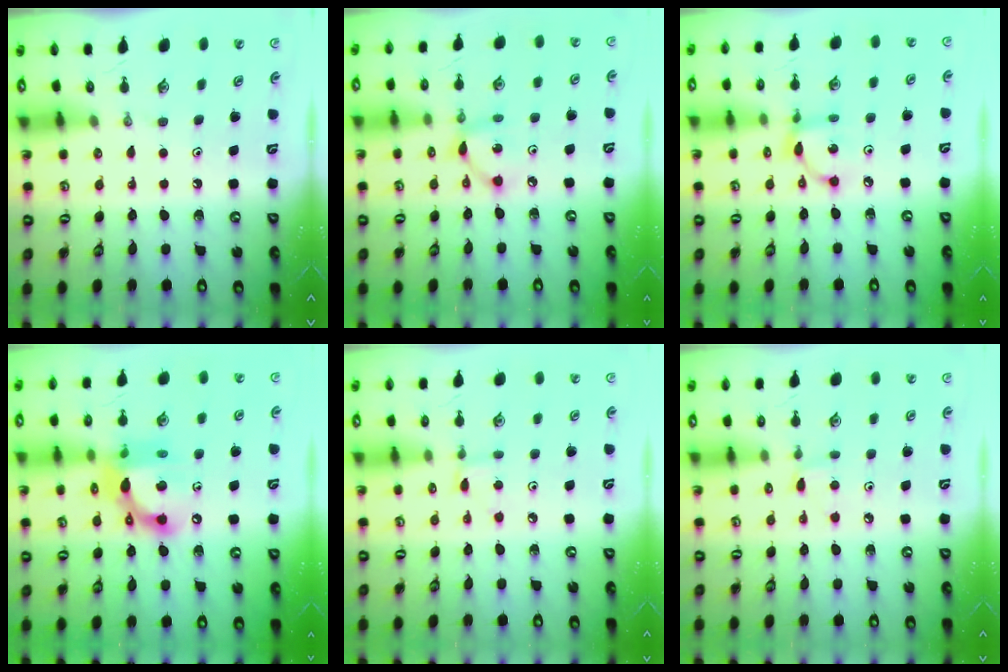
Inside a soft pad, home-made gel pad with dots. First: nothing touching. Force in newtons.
{"total": 6.0, "press": 6.0, "slide": 0.2}
{"total": 7.6, "press": 7.6, "slide": 0.4}
{"total": 14.7, "press": 14.7, "slide": 0.9}
{"total": 1.7, "press": 1.7, "slide": 0.1}
{"total": 3.6, "press": 3.5, "slide": 0.4}